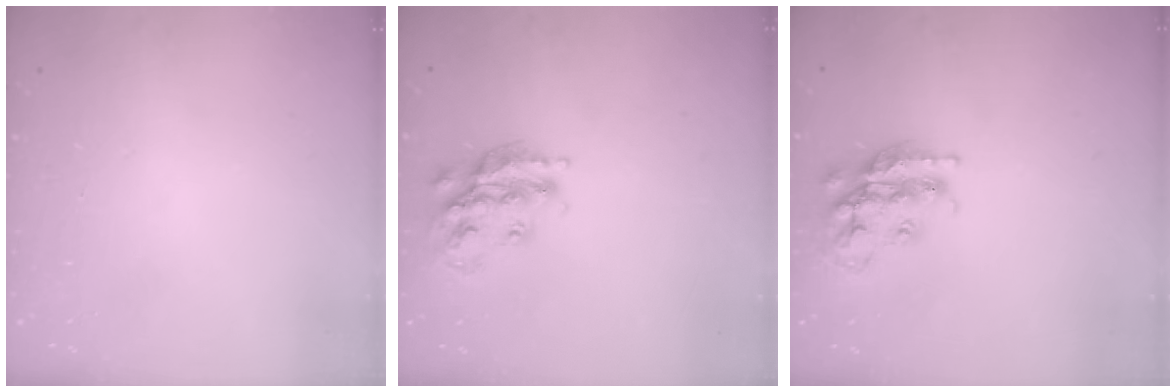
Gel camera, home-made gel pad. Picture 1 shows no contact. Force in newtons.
{"total": 19.7, "press": 19.6, "slide": 1.4}
{"total": 17.3, "press": 17.3, "slide": 1.0}